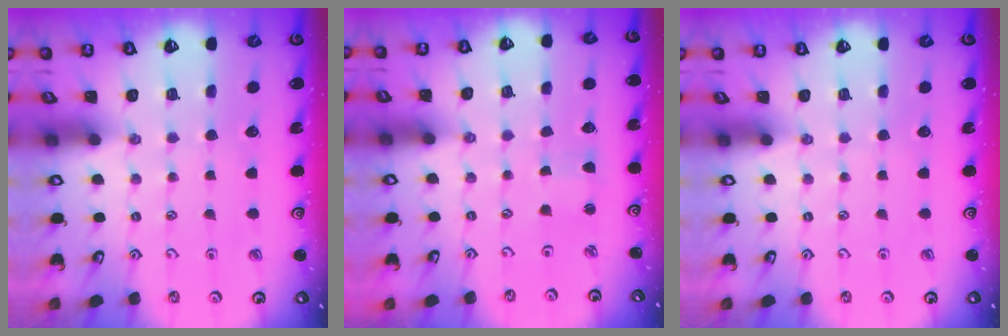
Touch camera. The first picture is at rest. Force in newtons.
{"total": 1.5, "press": 1.4, "slide": 0.2}
{"total": 0.0}